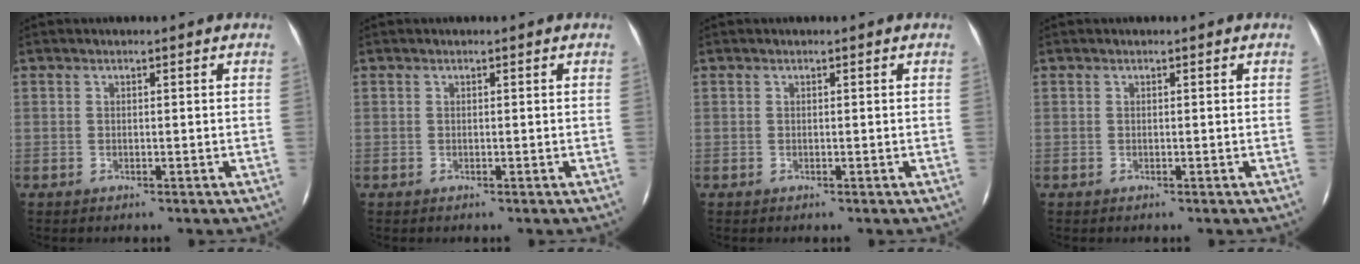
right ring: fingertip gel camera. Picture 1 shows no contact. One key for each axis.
{"total": 0.0}
{"total": 0.0}
{"total": 0.0}